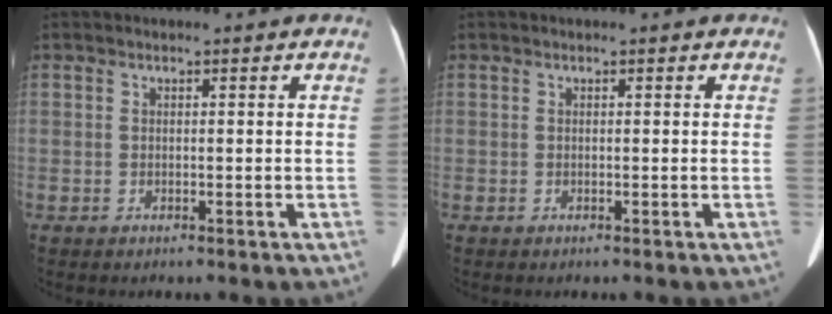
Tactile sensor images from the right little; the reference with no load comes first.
{"total": 0.0}